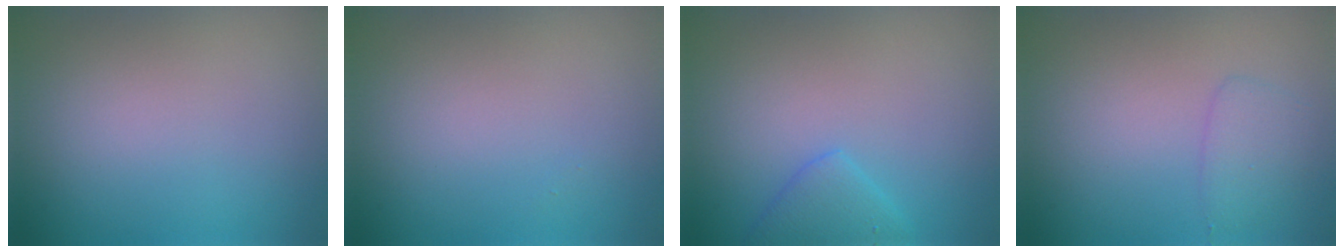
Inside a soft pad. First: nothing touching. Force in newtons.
{"total": 0.0}
{"total": 2.3, "press": 2.3, "slide": 0.1}
{"total": 1.7, "press": 1.7, "slide": 0.1}